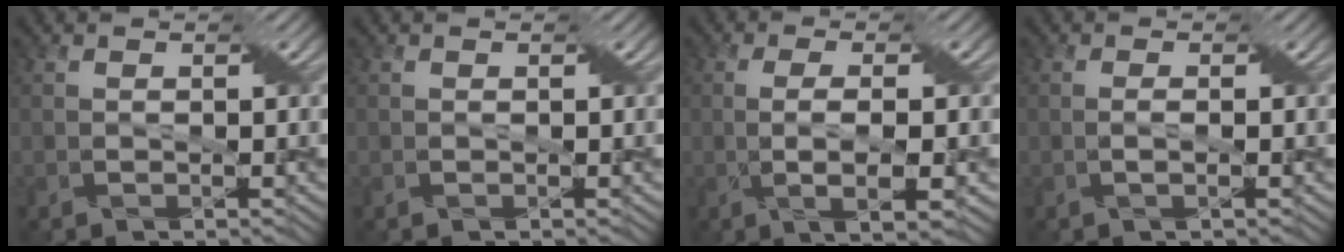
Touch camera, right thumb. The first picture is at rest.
{"total": 0.0}
{"total": 4.7, "force": [-0.7, 1.0, 4.6], "torque": [-0.089, 0.003, -0.010]}
{"total": 1.1, "force": [-0.1, 0.0, 1.0], "torque": [-0.022, 0.004, -0.004]}